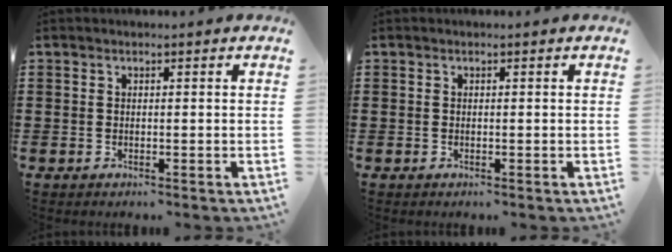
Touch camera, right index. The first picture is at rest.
{"total": 0.0}